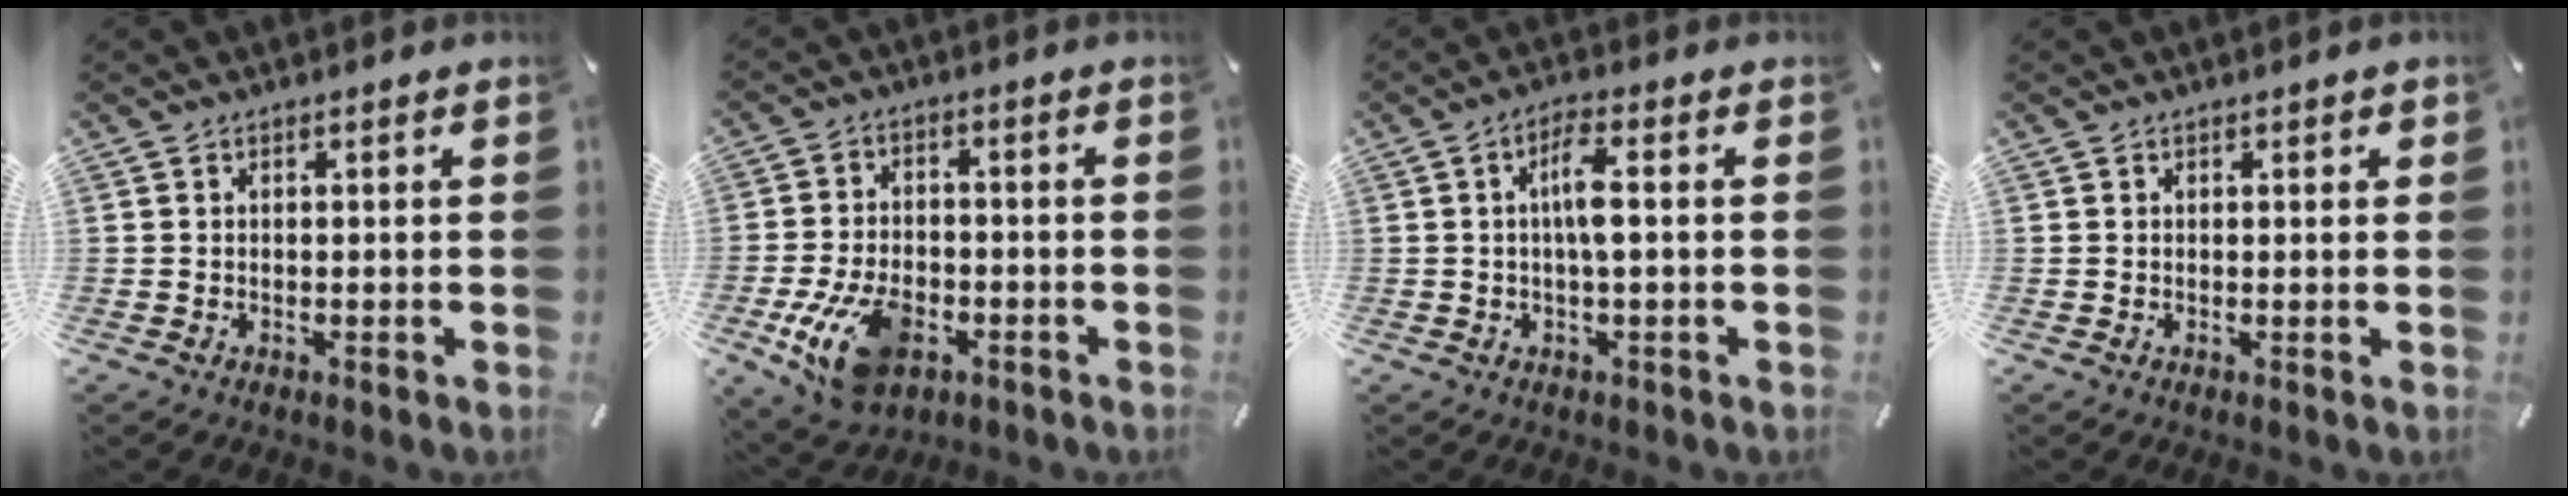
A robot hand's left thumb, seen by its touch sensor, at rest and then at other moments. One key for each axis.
{"total": 13.1, "fx": -4.9, "fy": 8.2, "fz": 9.0, "tx": -0.174, "ty": 0.007, "tz": -0.088}
{"total": 6.2, "fx": 0.2, "fy": 1.4, "fz": 6.0, "tx": -0.114, "ty": 0.007, "tz": 0.001}
{"total": 0.5, "fx": 0.2, "fy": 0.4, "fz": 0.2, "tx": -0.005, "ty": 0.002, "tz": 0.005}